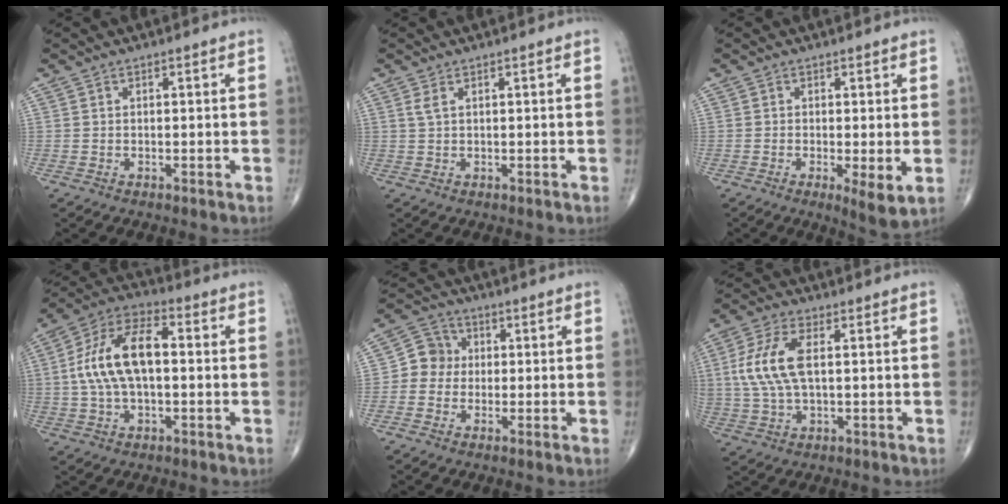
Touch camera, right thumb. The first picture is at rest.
{"total": 1.4, "force": [0.6, 0.4, 1.2], "torque": [-0.033, 0.008, 0.017]}
{"total": 4.9, "force": [-0.9, 1.1, 4.7], "torque": [-0.081, -0.018, -0.018]}
{"total": 14.2, "force": [0.6, 7.2, 12.2], "torque": [-0.236, 0.036, 0.003]}
{"total": 5.8, "force": [-0.3, 5.4, 2.1], "torque": [-0.010, 0.017, -0.018]}
{"total": 10.6, "force": [1.5, 5.0, 9.2], "torque": [-0.206, 0.007, 0.029]}